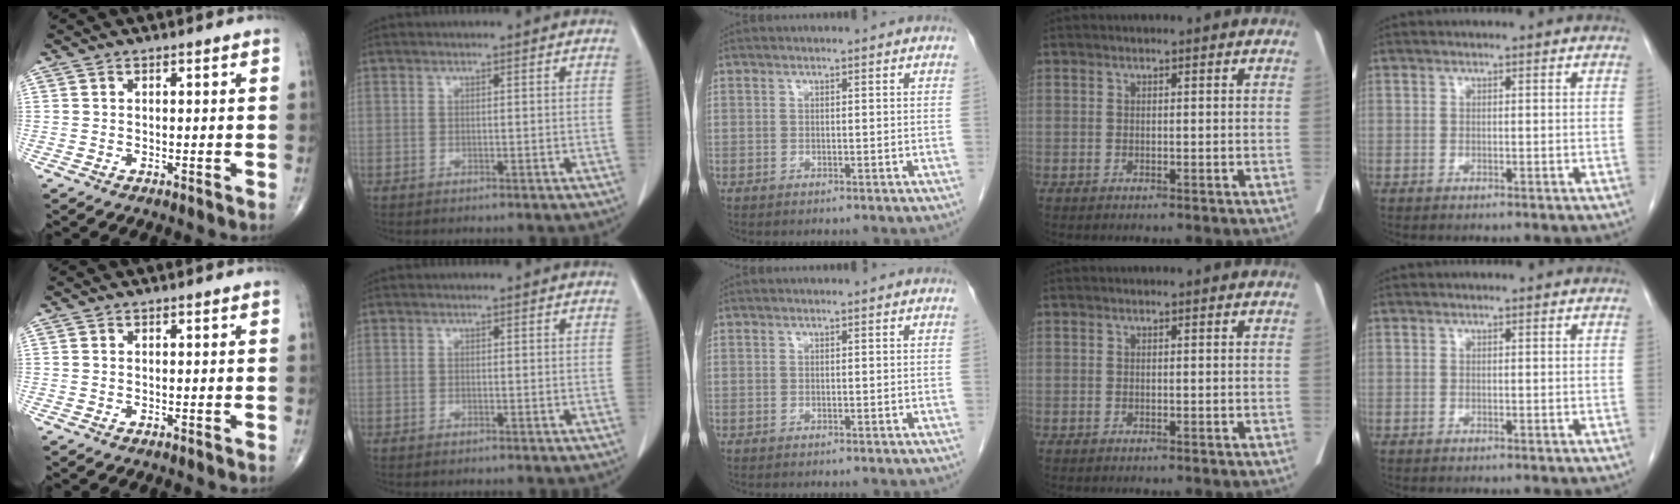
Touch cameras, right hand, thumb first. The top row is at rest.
{}